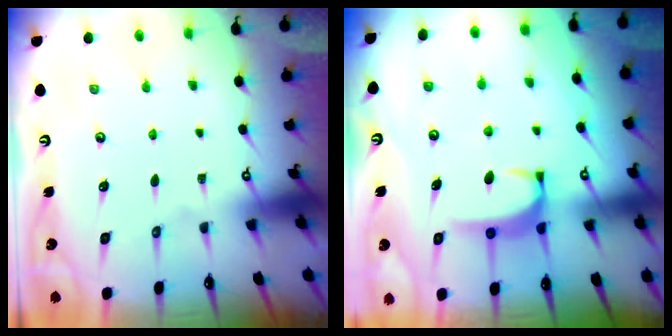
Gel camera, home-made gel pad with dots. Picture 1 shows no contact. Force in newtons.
{"total": 2.6, "press": 2.6, "slide": 0.5}